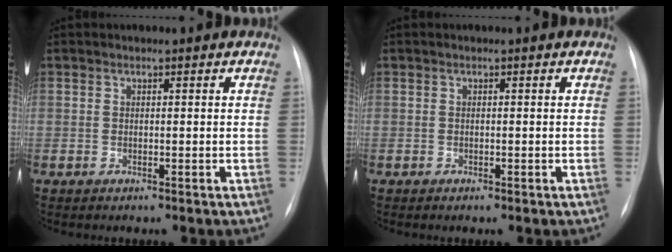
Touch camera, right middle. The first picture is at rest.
{"total": 0.7, "force": [-0.4, 0.4, 0.5], "torque": [-0.007, -0.001, -0.003]}